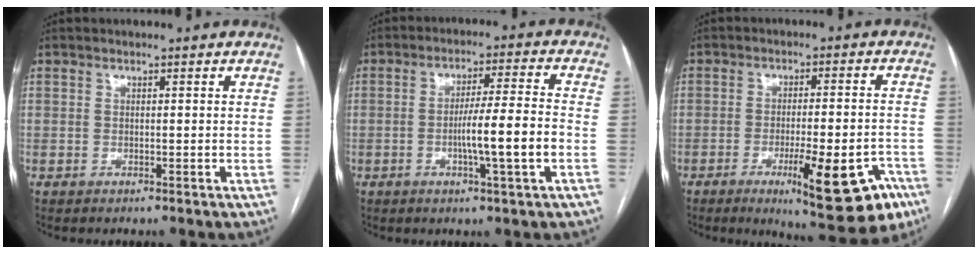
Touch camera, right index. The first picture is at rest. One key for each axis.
{"total": 9.1, "fx": -2.3, "fy": -0.7, "fz": 8.7, "tx": -0.148, "ty": 0.001, "tz": -0.038}
{"total": 15.2, "fx": -8.0, "fy": 3.2, "fz": 12.5, "tx": -0.121, "ty": 0.003, "tz": -0.100}